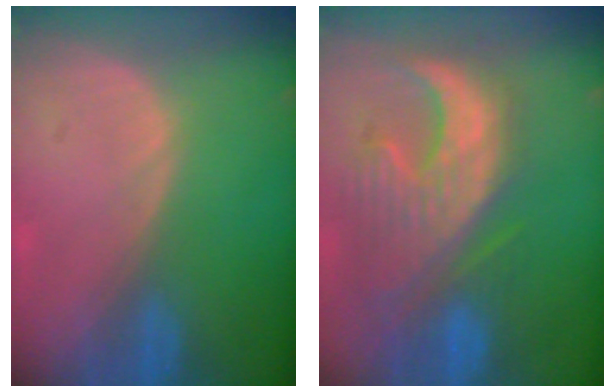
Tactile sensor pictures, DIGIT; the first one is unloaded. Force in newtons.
{"total": 12.6, "press": 11.2, "slide": 5.8}